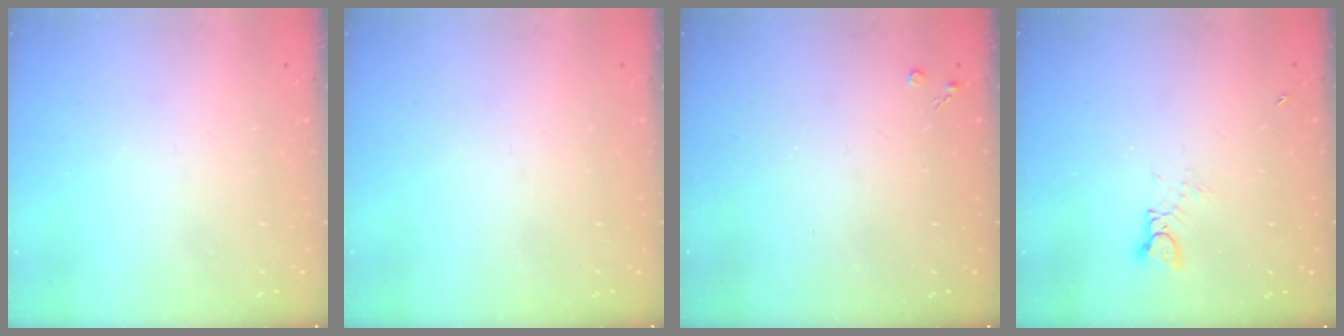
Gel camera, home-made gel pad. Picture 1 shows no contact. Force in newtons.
{"total": 0.0}
{"total": 2.1, "press": 2.1, "slide": 0.4}
{"total": 2.7, "press": 2.7, "slide": 0.3}